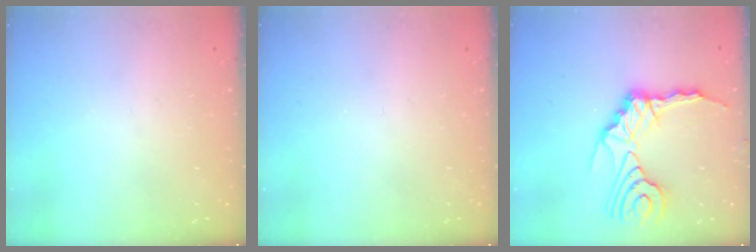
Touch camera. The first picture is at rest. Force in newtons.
{"total": 0.0}
{"total": 14.5, "press": 14.4, "slide": 2.2}